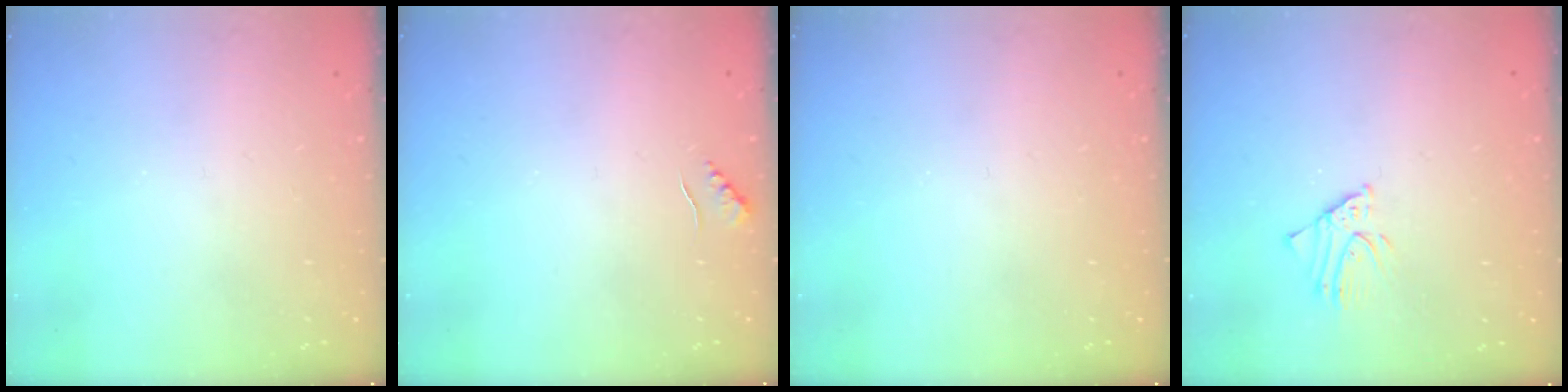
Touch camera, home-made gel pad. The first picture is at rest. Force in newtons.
{"total": 5.2, "press": 5.1, "slide": 1.0}
{"total": 0.0}
{"total": 1.5, "press": 1.5, "slide": 0.1}